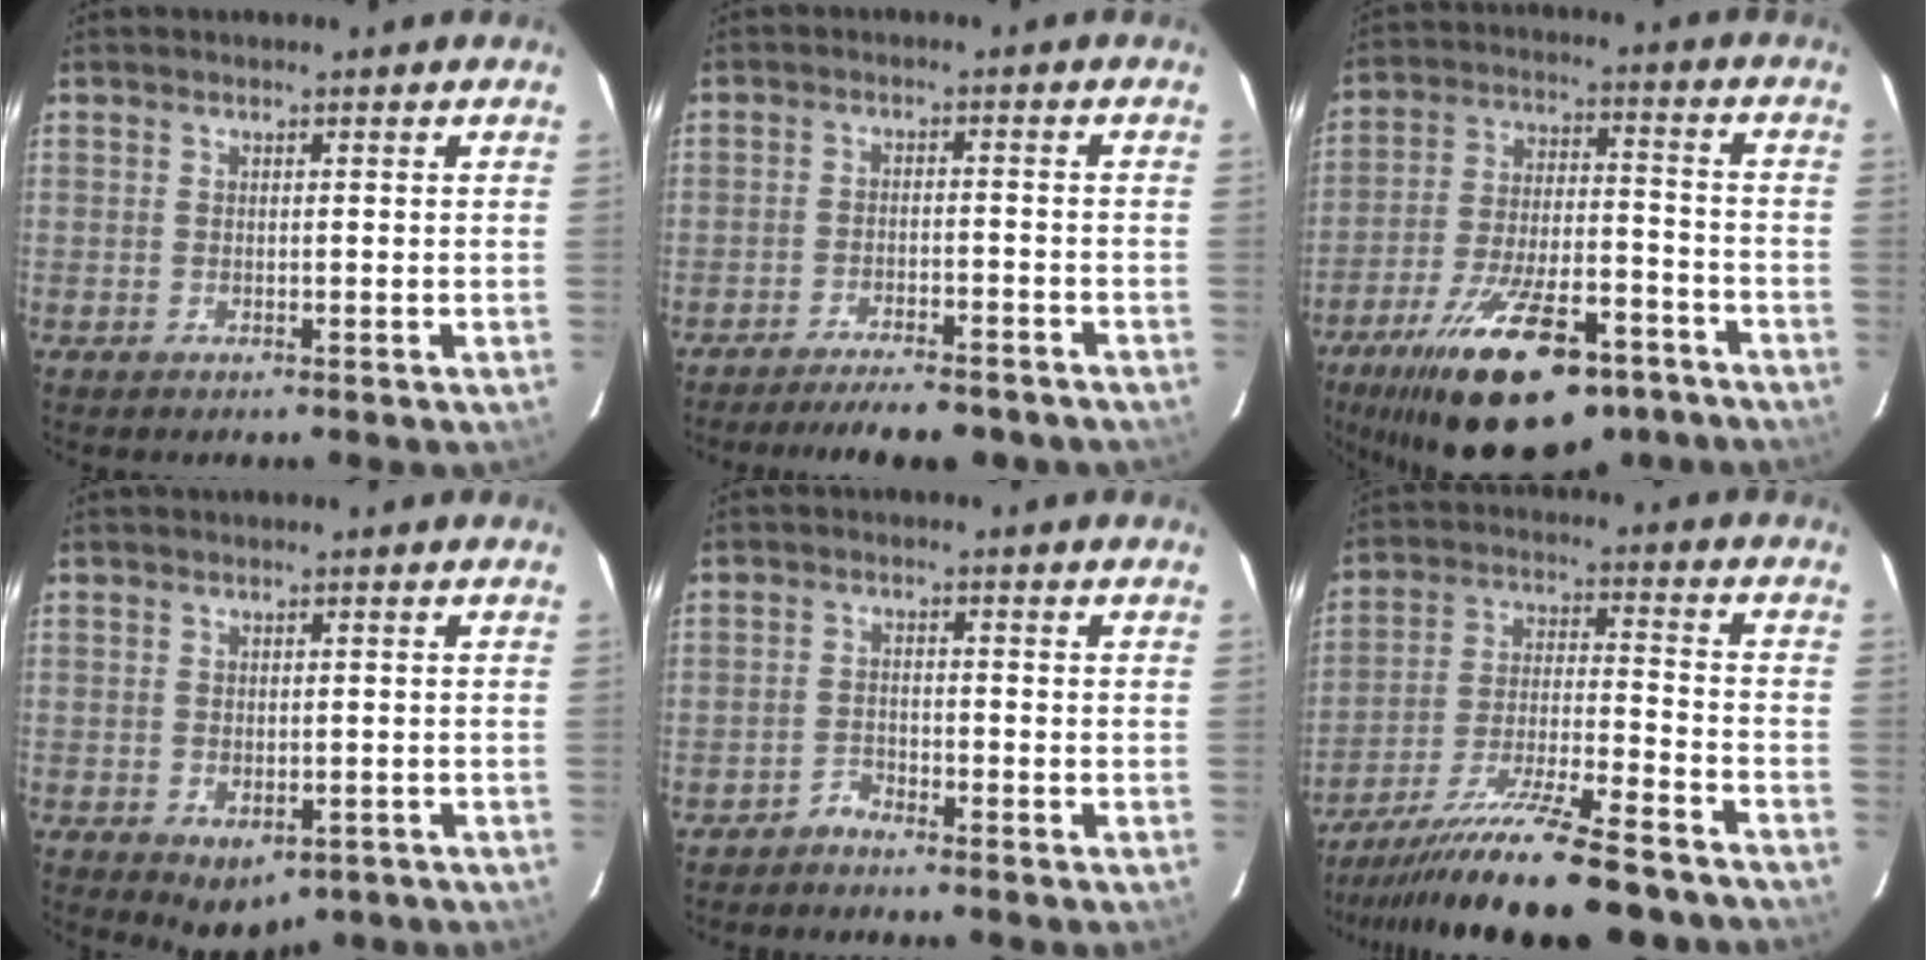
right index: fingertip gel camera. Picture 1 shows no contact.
{"total": 14.0, "force": [-12.2, 3.2, 6.1], "torque": [-0.122, -0.012, -0.160]}
{"total": 25.2, "force": [-17.4, 9.5, 15.5], "torque": [-0.276, -0.020, -0.254]}
{"total": 4.5, "force": [-1.5, 3.4, 2.6], "torque": [-0.042, -0.007, -0.008]}
{"total": 2.0, "force": [-1.9, 0.4, 0.0], "torque": [0.001, 0.004, -0.039]}
{"total": 21.1, "force": [-18.0, 2.1, 10.9], "torque": [-0.210, -0.049, -0.285]}